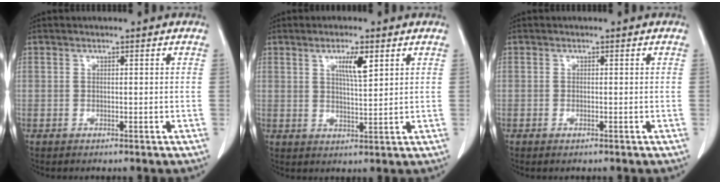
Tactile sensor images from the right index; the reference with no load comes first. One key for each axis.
{"total": 4.7, "fx": 2.3, "fy": 0.5, "fz": 4.1, "tx": -0.073, "ty": -0.002, "tz": 0.041}
{"total": 0.6, "fx": -0.4, "fy": 0.1, "fz": 0.5, "tx": -0.010, "ty": -0.001, "tz": -0.004}